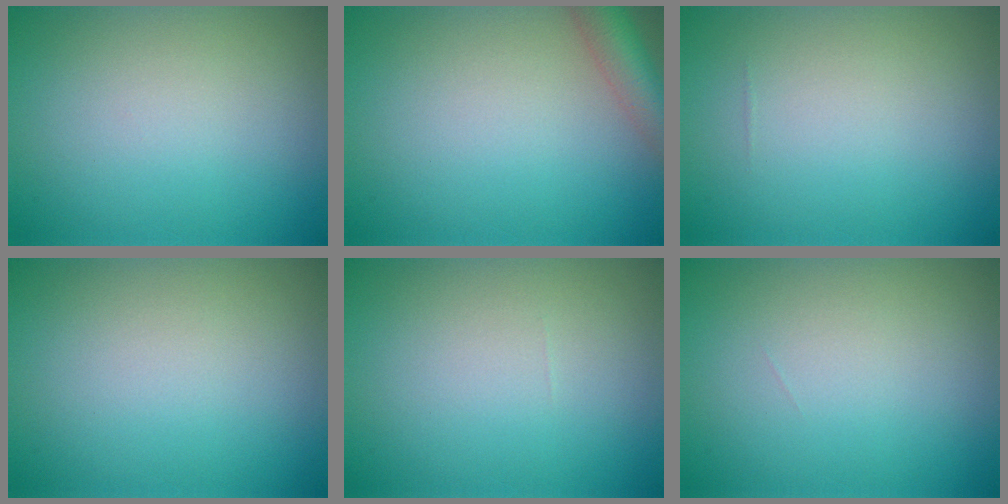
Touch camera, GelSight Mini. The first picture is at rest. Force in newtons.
{"total": 3.9, "press": 3.9, "slide": 0.2}
{"total": 0.0}
{"total": 0.0}
{"total": 0.0}
{"total": 0.0}